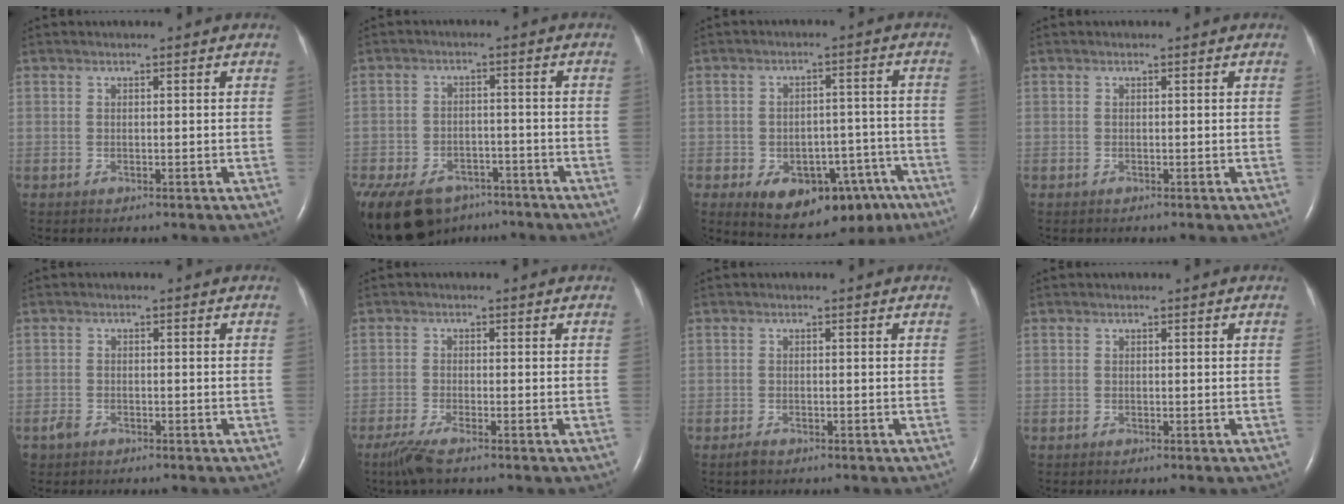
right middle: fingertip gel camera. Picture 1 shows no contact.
{"total": 19.4, "force": [-13.0, 11.6, 8.6], "torque": [-0.250, -0.023, -0.188]}
{"total": 14.6, "force": [-8.5, 8.1, 8.7], "torque": [-0.107, 0.025, -0.109]}
{"total": 0.0}
{"total": 1.6, "force": [-1.1, 1.0, 0.6], "torque": [-0.018, 0.001, -0.019]}
{"total": 3.9, "force": [-2.8, 0.3, 2.7], "torque": [-0.064, -0.013, -0.056]}
{"total": 1.0, "force": [-0.9, 0.4, 0.4], "torque": [-0.016, -0.002, -0.015]}
{"total": 0.0}